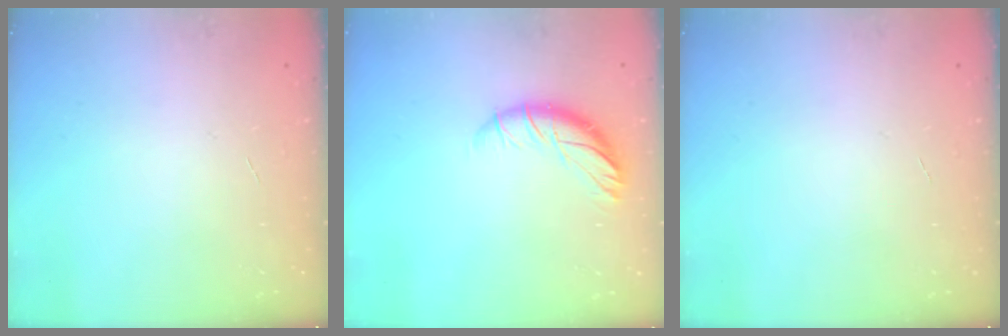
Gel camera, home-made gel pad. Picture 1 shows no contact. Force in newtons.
{"total": 10.9, "press": 10.6, "slide": 2.6}
{"total": 0.0}